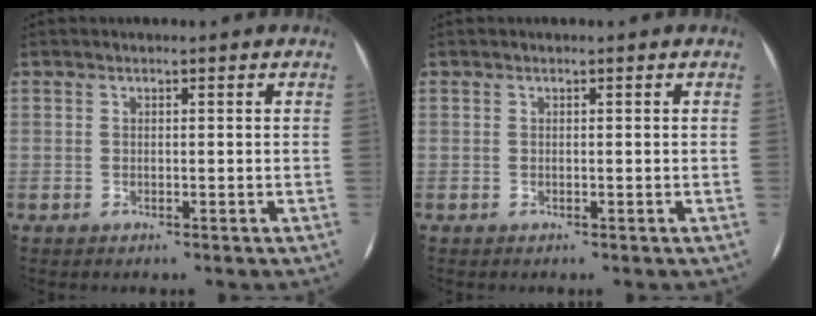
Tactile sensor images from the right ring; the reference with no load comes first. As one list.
[{"total": 0.0}]